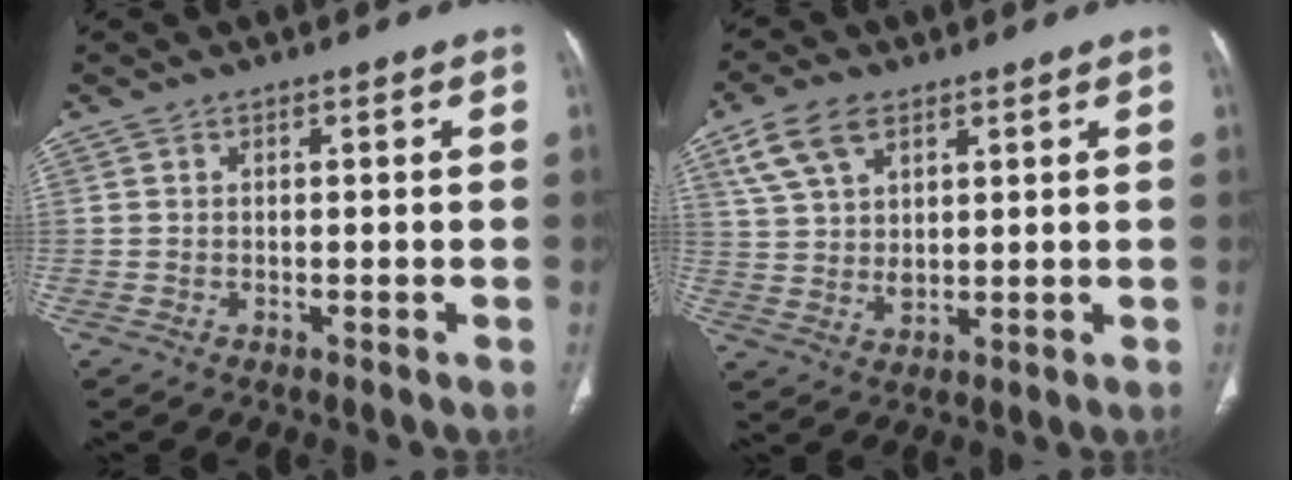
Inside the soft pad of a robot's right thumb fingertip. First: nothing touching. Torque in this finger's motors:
{"motor_torque": [-0.56, 0.70, 0.37, -0.01, 0.06]}